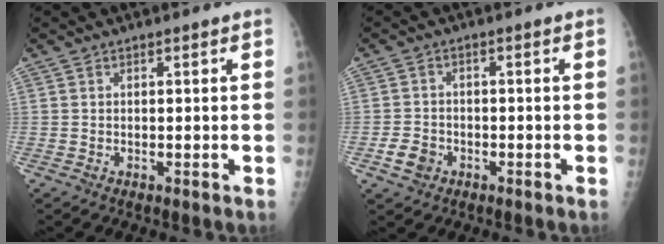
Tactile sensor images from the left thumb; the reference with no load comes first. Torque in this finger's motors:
{"motor_torque": [-0.28, 0.44, 0.18, 0.10, 0.00]}